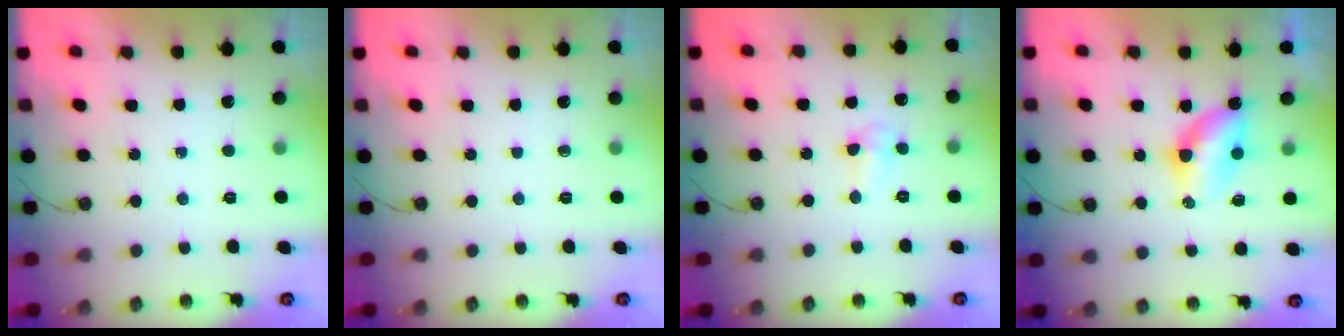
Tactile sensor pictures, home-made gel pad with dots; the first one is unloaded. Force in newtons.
{"total": 0.0}
{"total": 5.3, "press": 5.2, "slide": 0.8}
{"total": 5.5, "press": 5.5, "slide": 0.6}